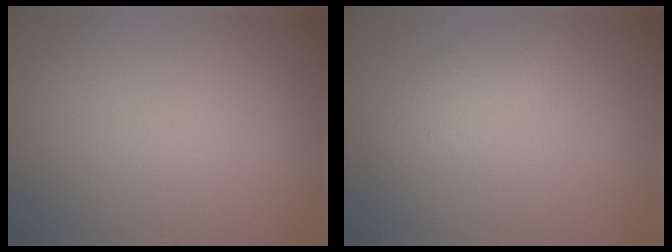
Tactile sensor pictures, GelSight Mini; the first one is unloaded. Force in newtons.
{"total": 1.9, "press": 1.9, "slide": 0.0}